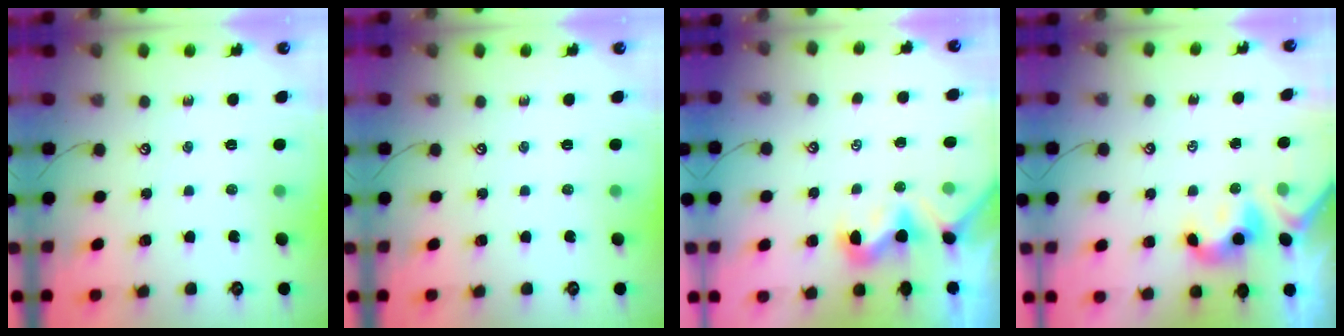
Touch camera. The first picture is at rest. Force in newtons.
{"total": 0.0}
{"total": 1.1, "press": 1.0, "slide": 0.5}
{"total": 3.4, "press": 3.4, "slide": 0.4}